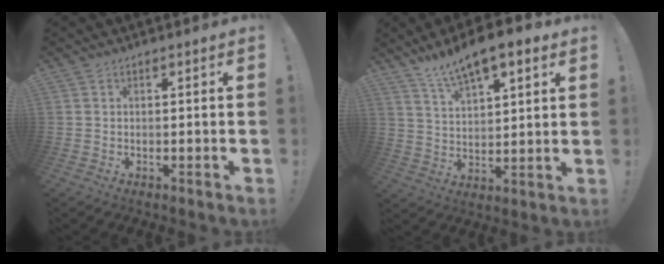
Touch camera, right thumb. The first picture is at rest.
{"total": 11.2, "force": [8.5, 3.8, 6.2], "torque": [-0.112, -0.052, 0.153]}